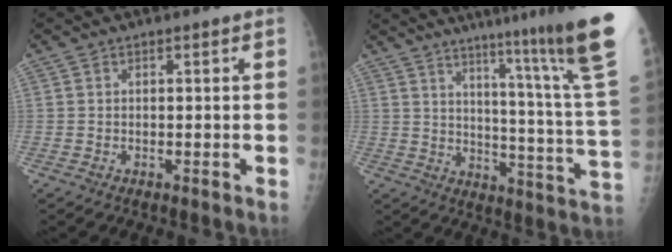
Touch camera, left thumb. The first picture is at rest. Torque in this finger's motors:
{"motor_torque": [3.03, 1.28, 1.40, -1.37, 0.47]}